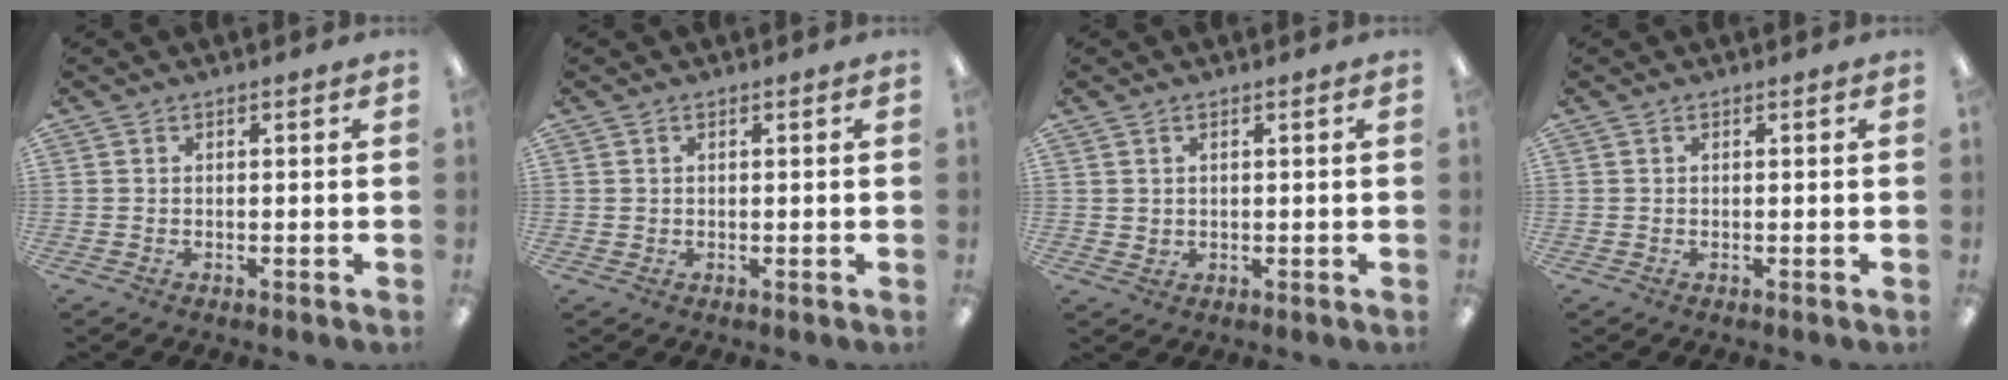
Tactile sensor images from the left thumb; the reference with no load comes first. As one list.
[{"total": 0.7, "force": [0.4, 0.5, 0.1], "torque": [-0.003, 0.004, 0.008]}, {"total": 1.6, "force": [1.0, 1.2, 0.4], "torque": [-0.010, 0.002, 0.019]}, {"total": 0.0}]